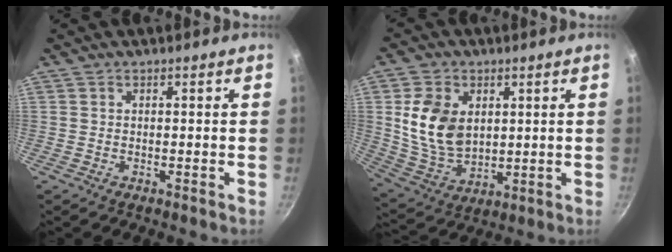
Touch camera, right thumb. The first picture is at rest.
{"total": 13.2, "force": [2.6, 9.3, 9.0], "torque": [-0.150, -0.022, 0.062]}